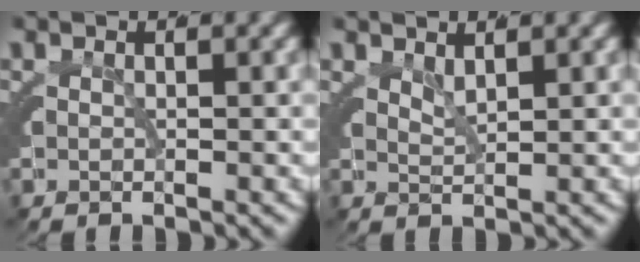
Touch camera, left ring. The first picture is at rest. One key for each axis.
{"total": 1.9, "fx": 1.8, "fy": -0.2, "fz": 0.6, "tx": -0.011, "ty": -0.006, "tz": 0.039}